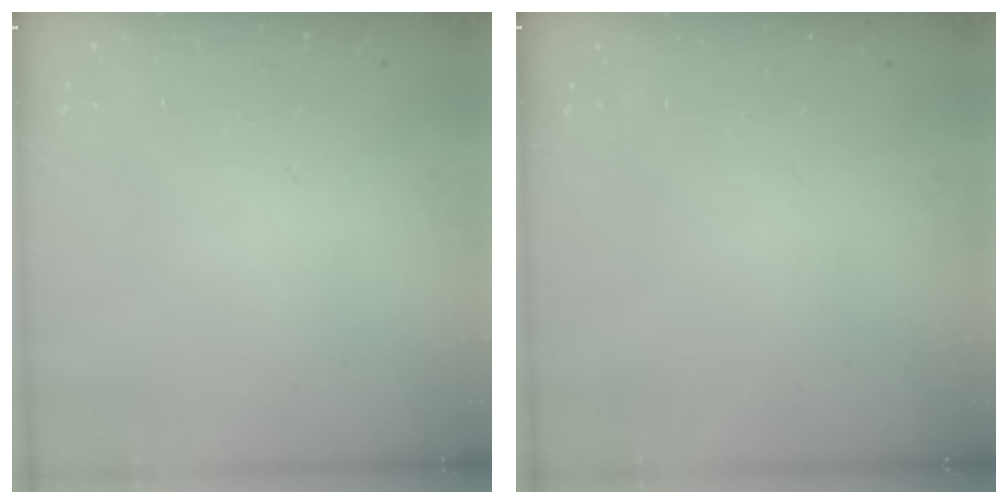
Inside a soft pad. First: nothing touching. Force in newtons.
{"total": 0.0}